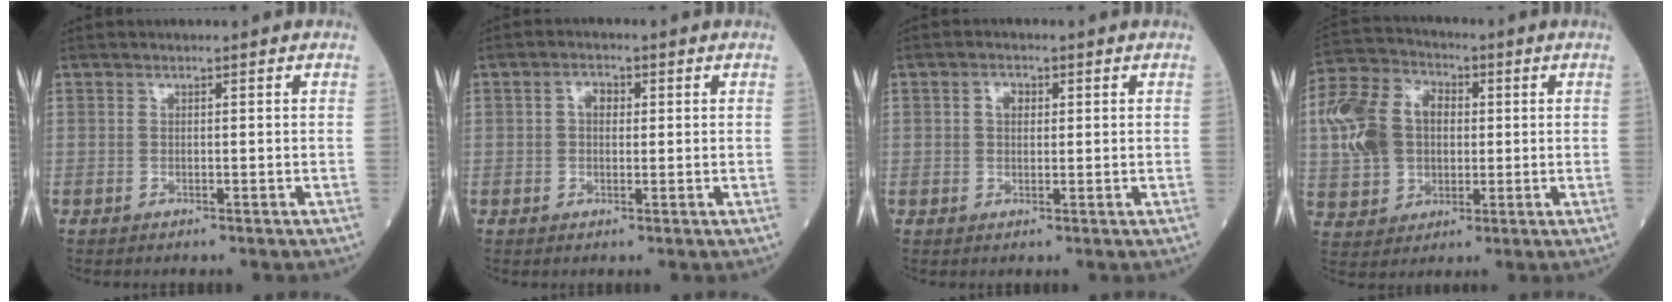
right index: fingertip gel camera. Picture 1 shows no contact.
{"total": 2.3, "force": [0.4, 1.6, 1.7], "torque": [-0.030, 0.011, 0.006]}
{"total": 2.1, "force": [0.5, 1.5, 1.4], "torque": [-0.025, 0.007, 0.007]}
{"total": 13.8, "force": [1.7, 10.4, 8.8], "torque": [-0.214, 0.039, 0.036]}